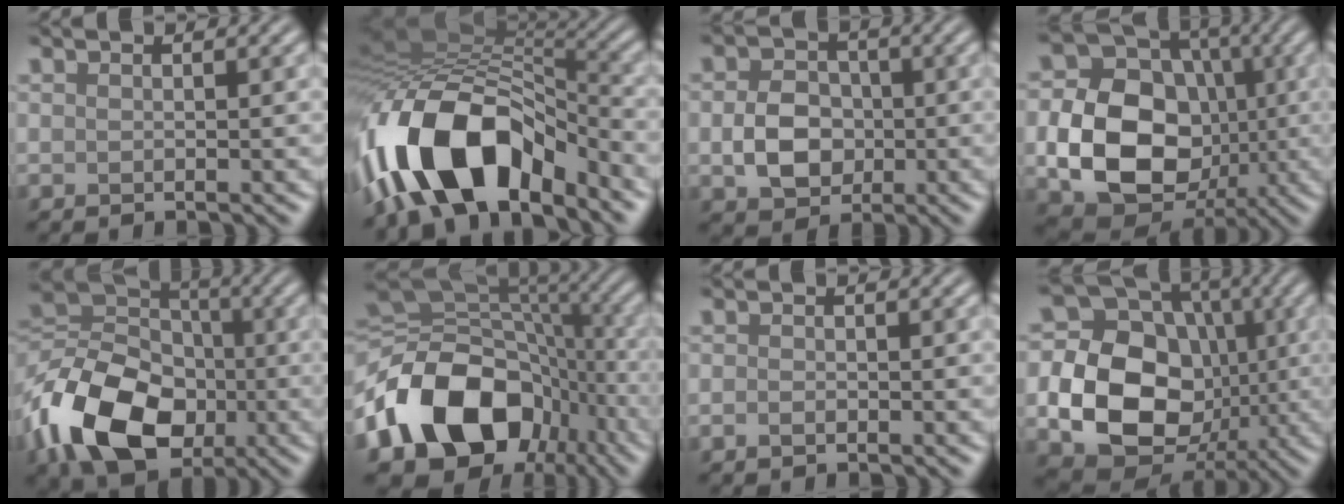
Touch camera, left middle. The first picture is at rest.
{"total": 12.6, "force": [-6.7, 6.2, 8.7], "torque": [-0.150, 0.007, -0.122]}
{"total": 4.4, "force": [-0.6, 3.5, 2.6], "torque": [-0.051, 0.003, -0.011]}
{"total": 11.4, "force": [-1.7, 8.9, 6.9], "torque": [-0.130, -0.004, -0.040]}
{"total": 13.2, "force": [-4.4, 9.5, 8.0], "torque": [-0.183, -0.011, -0.087]}
{"total": 15.6, "force": [-5.1, 11.6, 9.2], "torque": [-0.182, -0.007, -0.096]}
{"total": 0.7, "force": [-0.4, 0.4, 0.4], "torque": [-0.010, 0.002, -0.009]}
{"total": 15.3, "force": [-1.5, 12.5, 8.6], "torque": [-0.164, -0.010, -0.035]}